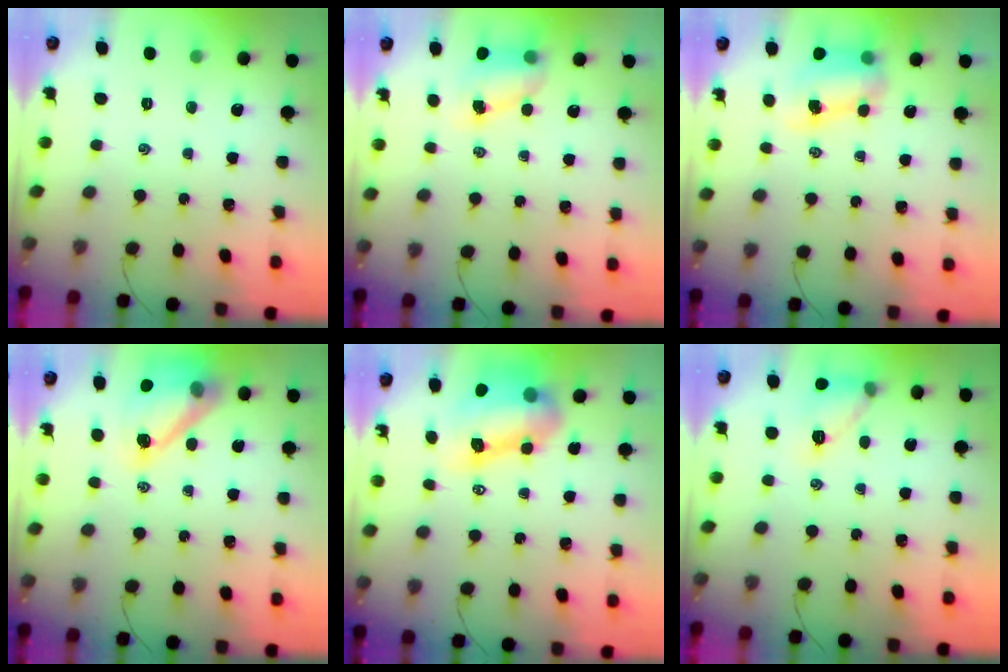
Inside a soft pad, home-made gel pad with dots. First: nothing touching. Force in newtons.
{"total": 6.9, "press": 6.8, "slide": 0.9}
{"total": 7.9, "press": 7.8, "slide": 1.3}
{"total": 15.7, "press": 15.2, "slide": 4.2}
{"total": 11.9, "press": 11.4, "slide": 3.4}
{"total": 11.7, "press": 11.7, "slide": 0.8}